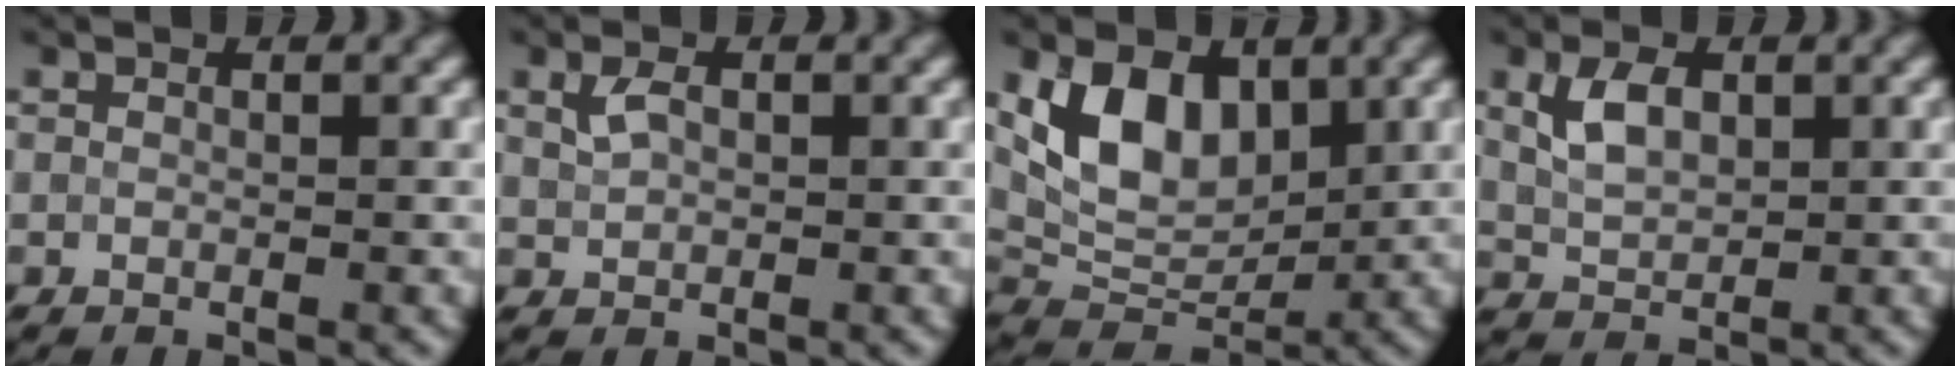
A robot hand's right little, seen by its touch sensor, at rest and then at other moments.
{"total": 1.7, "force": [0.6, 1.1, 1.2], "torque": [-0.026, 0.002, 0.013]}
{"total": 7.0, "force": [2.5, 4.3, 4.8], "torque": [-0.084, -0.009, 0.046]}
{"total": 3.6, "force": [1.2, 2.1, 2.6], "torque": [-0.059, 0.005, 0.027]}